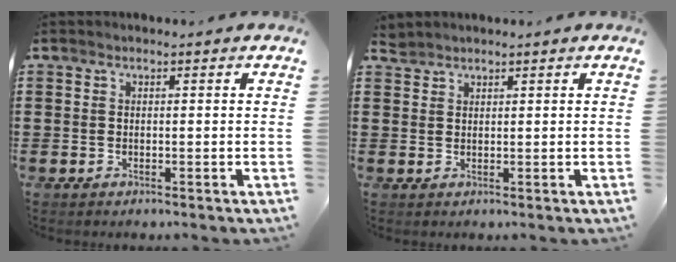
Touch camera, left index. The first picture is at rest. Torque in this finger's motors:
{"motor_torque": [0.06, 0.00, 0.00, -0.03]}